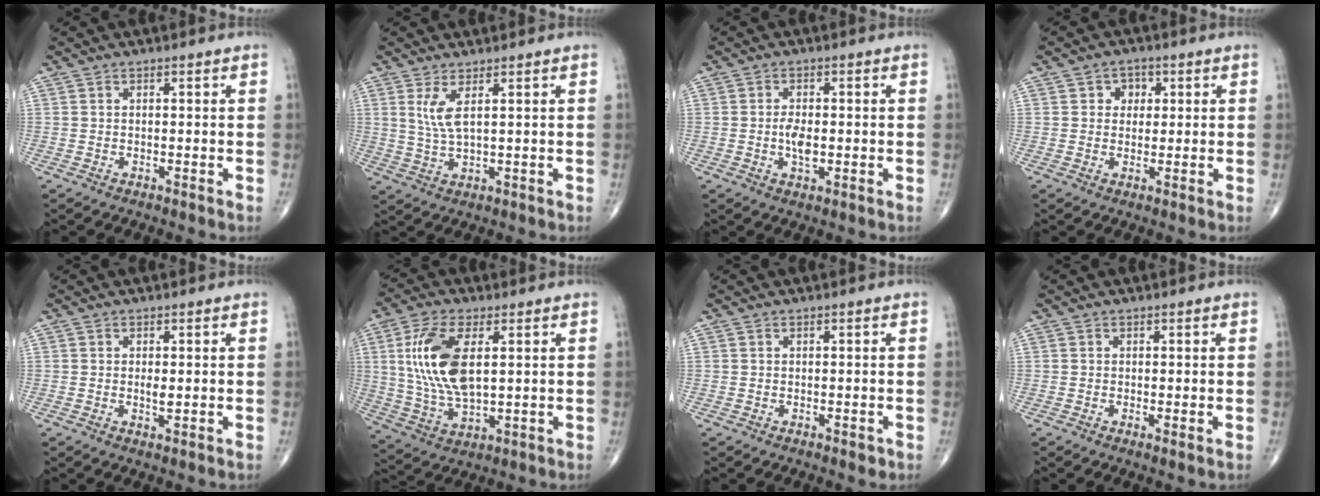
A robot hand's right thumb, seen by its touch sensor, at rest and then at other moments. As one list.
[{"total": 4.4, "force": [1.7, 0.9, 4.0], "torque": [-0.089, -0.016, 0.045]}, {"total": 3.7, "force": [-0.5, 1.8, 3.2], "torque": [-0.055, -0.002, -0.010]}, {"total": 3.4, "force": [0.9, 2.9, 1.5], "torque": [0.004, 0.002, 0.008]}, {"total": 1.6, "force": [0.0, 0.5, 1.5], "torque": [-0.024, -0.004, 0.001]}, {"total": 14.4, "force": [3.1, 6.6, 12.4], "torque": [-0.255, -0.011, 0.067]}, {"total": 0.7, "force": [-0.2, 0.4, 0.5], "torque": [0.001, 0.000, -0.003]}, {"total": 0.9, "force": [-0.1, 0.1, 0.9], "torque": [-0.014, -0.004, -0.004]}]